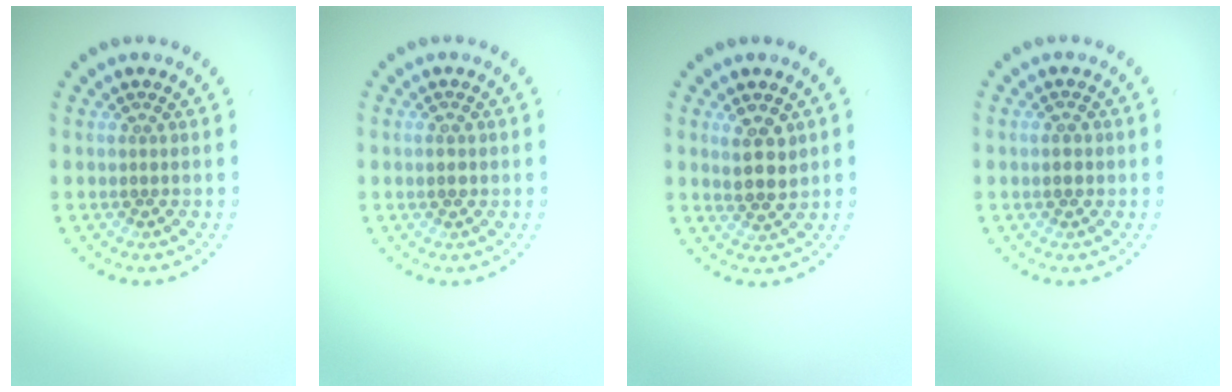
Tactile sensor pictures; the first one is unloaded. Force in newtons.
{"total": 1.3, "press": 1.3, "slide": 0.2}
{"total": 2.8, "press": 2.6, "slide": 0.9}
{"total": 1.8, "press": 1.8, "slide": 0.2}